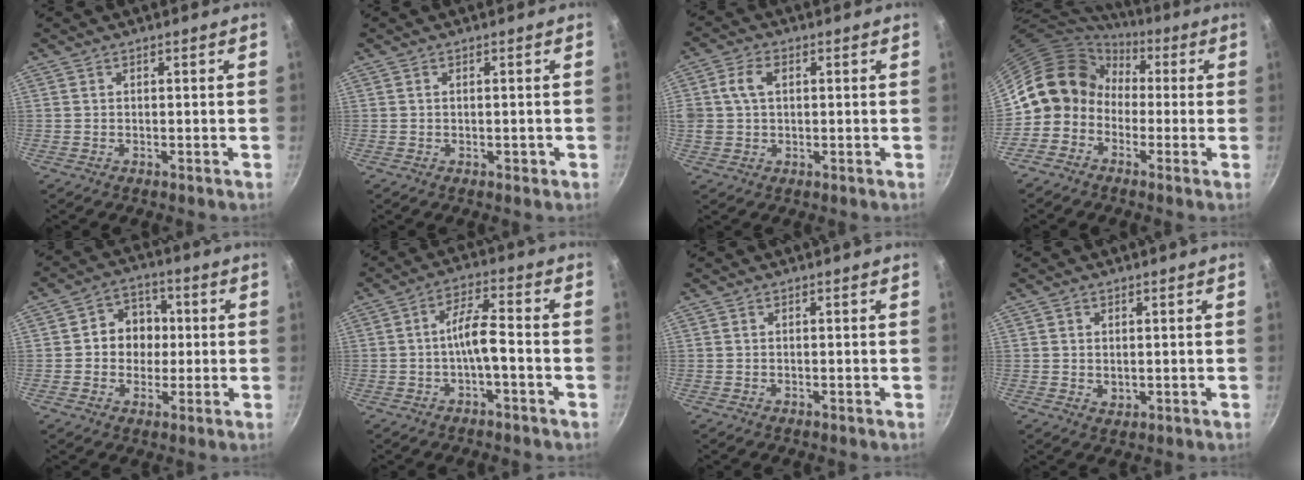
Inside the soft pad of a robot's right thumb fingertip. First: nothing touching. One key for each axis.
{"total": 1.0, "fx": -0.3, "fy": 0.6, "fz": 0.8, "tx": -0.007, "ty": 0.002, "tz": -0.003}
{"total": 5.9, "fx": 1.3, "fy": 4.1, "fz": 4.1, "tx": -0.069, "ty": 0.005, "tz": 0.020}
{"total": 10.8, "fx": -0.3, "fy": 9.8, "fz": 4.7, "tx": -0.045, "ty": 0.037, "tz": -0.027}
{"total": 8.6, "fx": 0.4, "fy": 7.6, "fz": 4.1, "tx": -0.017, "ty": 0.010, "tz": -0.005}
{"total": 6.1, "fx": -2.1, "fy": 1.8, "fz": 5.4, "tx": -0.104, "ty": 0.035, "tz": -0.038}
{"total": 0.0}
{"total": 2.3, "fx": 0.7, "fy": 1.8, "fz": 1.2, "tx": -0.015, "ty": -0.007, "tz": 0.012}